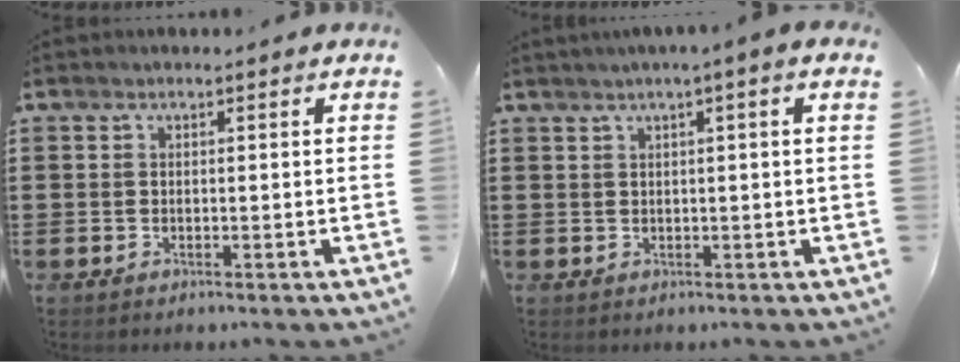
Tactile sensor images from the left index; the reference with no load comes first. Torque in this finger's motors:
{"motor_torque": [2.14, 0.00, 0.61, 0.03]}